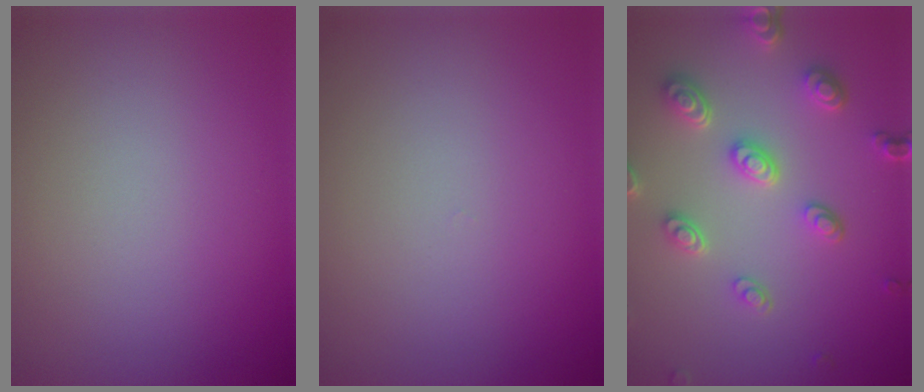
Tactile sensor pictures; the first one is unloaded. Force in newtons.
{"total": 0.0}
{"total": 4.5, "press": 3.6, "slide": 2.7}